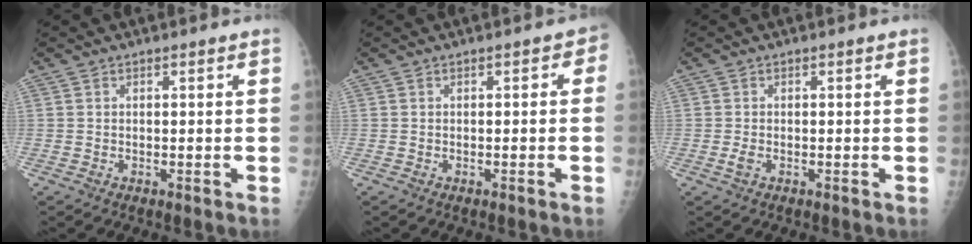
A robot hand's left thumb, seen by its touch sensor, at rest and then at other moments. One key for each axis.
{"total": 2.1, "fx": -0.5, "fy": 1.5, "fz": 1.4, "tx": 0.004, "ty": 0.018, "tz": -0.013}
{"total": 1.2, "fx": -0.4, "fy": 0.7, "fz": 1.0, "tx": -0.021, "ty": -0.003, "tz": -0.007}